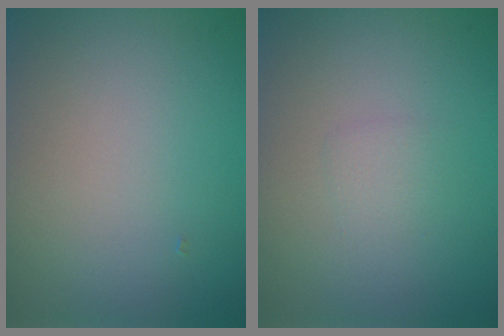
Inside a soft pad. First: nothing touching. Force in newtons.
{"total": 0.9, "press": 0.9, "slide": 0.0}